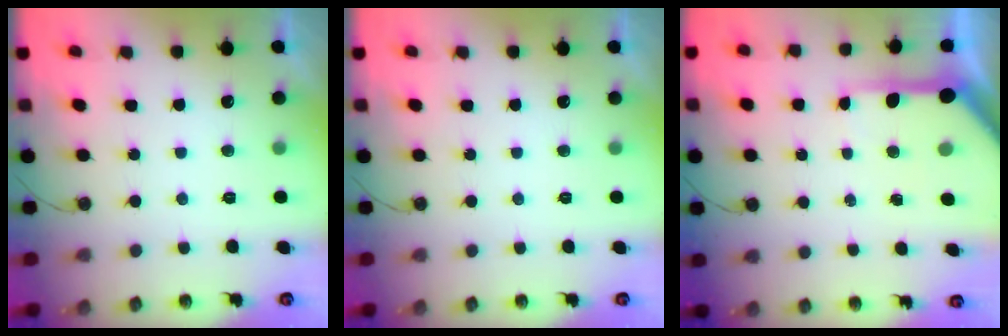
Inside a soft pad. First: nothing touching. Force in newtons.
{"total": 0.0}
{"total": 10.2, "press": 10.2, "slide": 1.2}